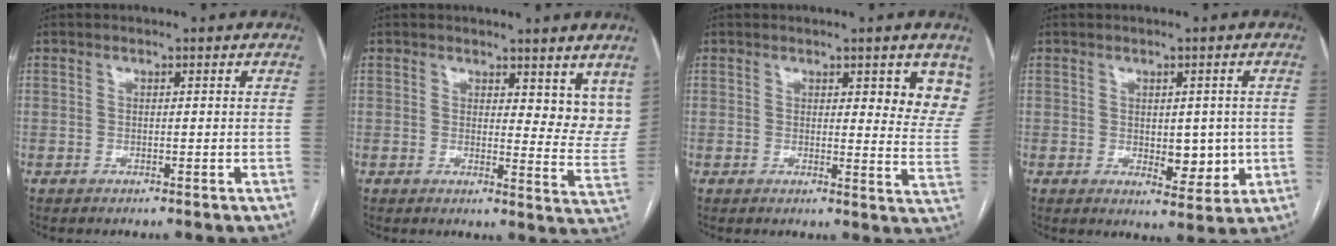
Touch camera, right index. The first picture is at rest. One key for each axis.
{"total": 8.6, "fx": 6.7, "fy": 3.4, "fz": 4.2, "tx": -0.034, "ty": -0.030, "tz": 0.067}
{"total": 8.4, "fx": 5.1, "fy": 2.3, "fz": 6.3, "tx": -0.057, "ty": -0.023, "tz": 0.046}
{"total": 5.6, "fx": -0.5, "fy": 3.0, "fz": 4.7, "tx": -0.056, "ty": -0.004, "tz": 0.004}